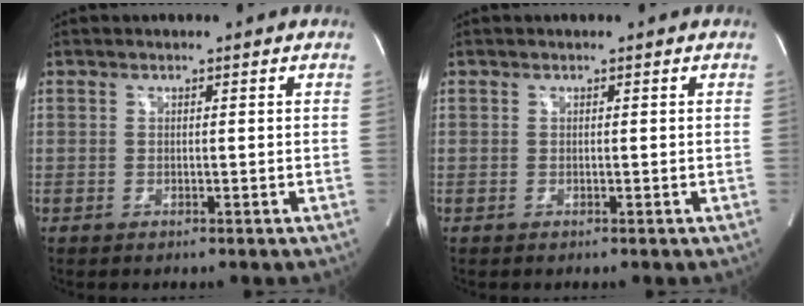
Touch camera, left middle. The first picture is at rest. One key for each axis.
{"total": 0.0}